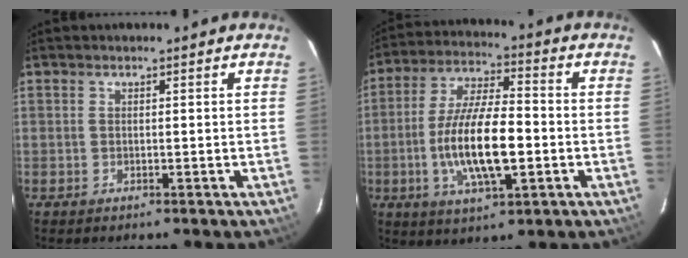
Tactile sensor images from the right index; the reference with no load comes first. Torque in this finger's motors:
{"motor_torque": [1.32, -0.82, 1.05, 0.21]}